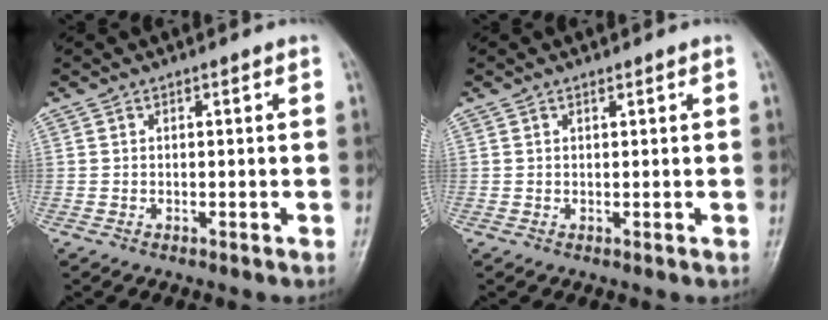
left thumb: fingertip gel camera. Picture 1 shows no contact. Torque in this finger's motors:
{"motor_torque": [0.04, -0.08, -0.25, -0.08, -0.03]}